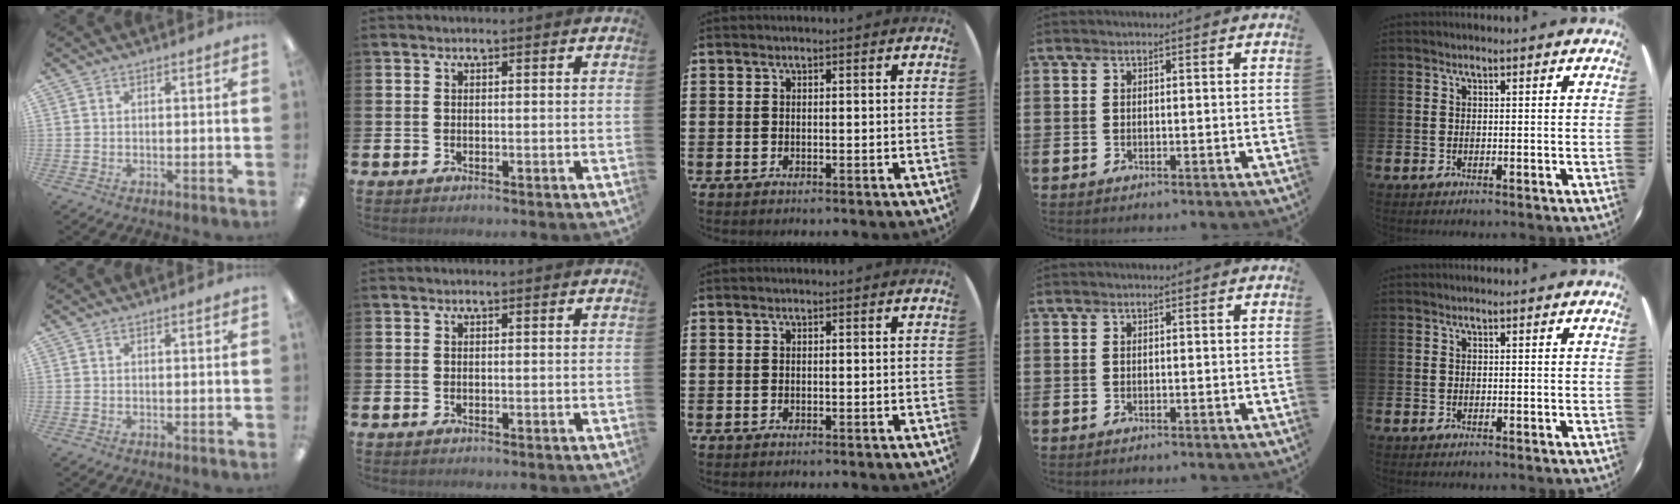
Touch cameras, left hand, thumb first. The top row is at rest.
{}